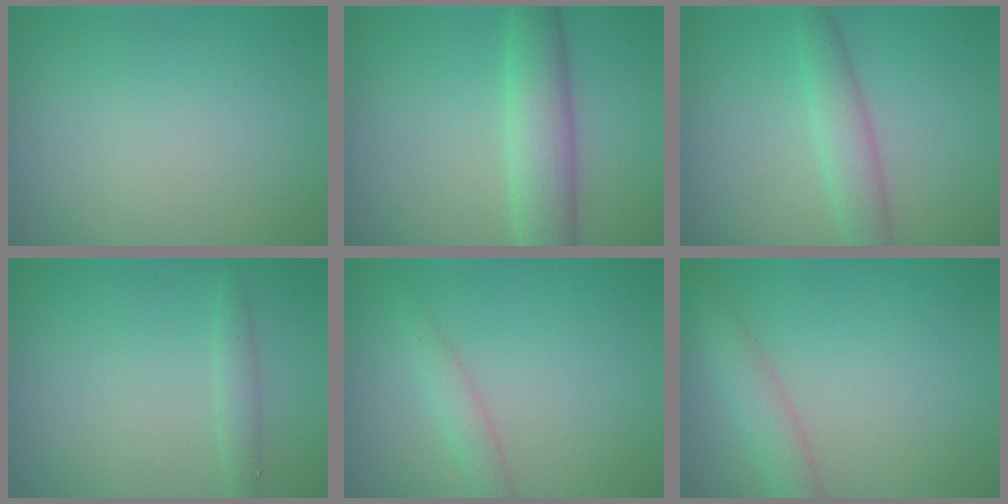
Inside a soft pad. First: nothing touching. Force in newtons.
{"total": 5.1, "press": 5.1, "slide": 0.4}
{"total": 3.0, "press": 3.0, "slide": 0.1}
{"total": 1.2, "press": 1.2, "slide": 0.0}
{"total": 1.6, "press": 1.6, "slide": 0.0}
{"total": 2.2, "press": 2.2, "slide": 0.1}